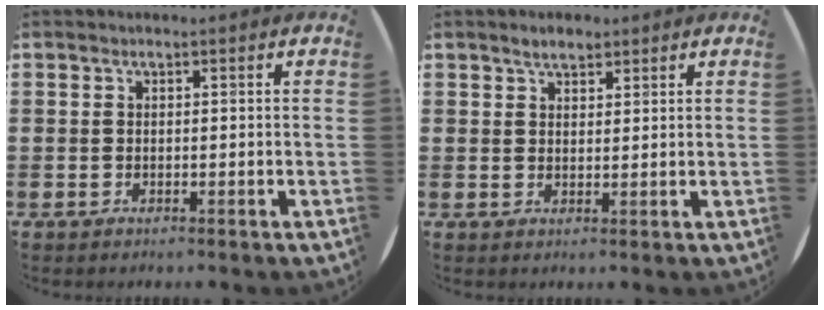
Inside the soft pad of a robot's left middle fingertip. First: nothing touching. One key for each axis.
{"total": 2.4, "fx": 2.0, "fy": 1.0, "fz": 0.8, "tx": -0.010, "ty": 0.001, "tz": 0.037}